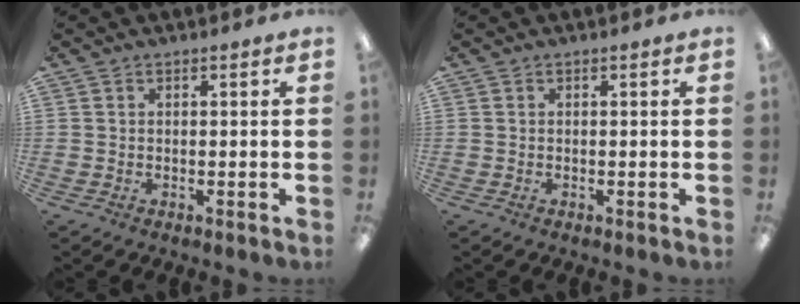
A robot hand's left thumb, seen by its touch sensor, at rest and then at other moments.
{"total": 0.0}